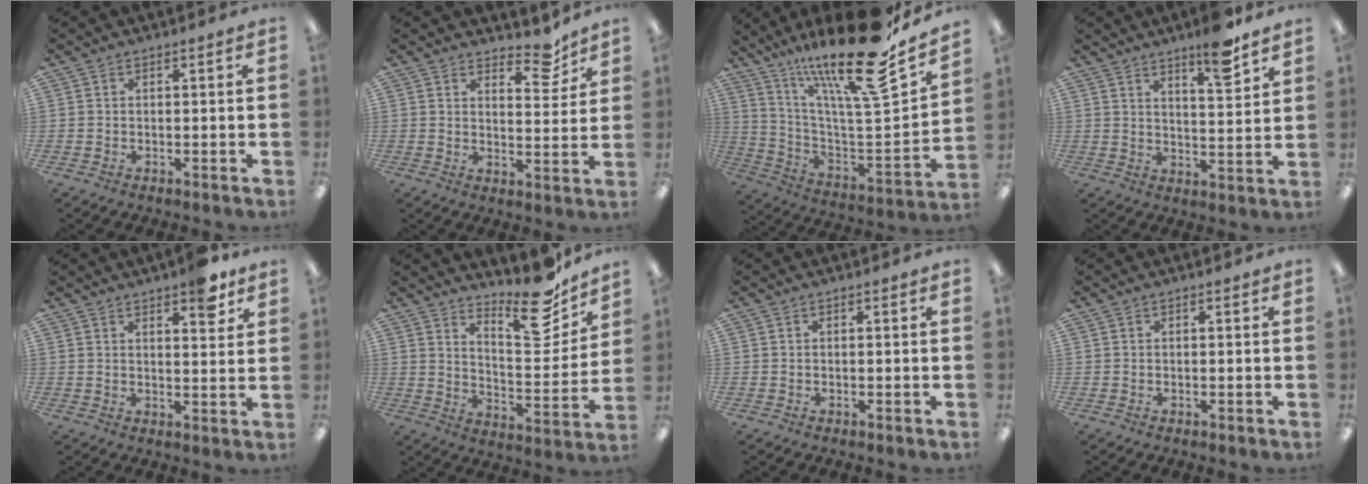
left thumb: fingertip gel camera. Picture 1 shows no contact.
{"total": 7.6, "force": [6.1, 3.0, 3.4], "torque": [-0.028, -0.042, 0.100]}
{"total": 23.9, "force": [17.6, 4.1, 15.6], "torque": [-0.246, -0.122, 0.282]}
{"total": 9.4, "force": [7.2, 1.6, 5.9], "torque": [-0.076, -0.048, 0.116]}
{"total": 7.1, "force": [5.0, 2.5, 4.4], "torque": [-0.041, -0.028, 0.078]}
{"total": 16.7, "force": [13.4, 5.1, 8.6], "torque": [-0.112, -0.106, 0.222]}
{"total": 0.0}
{"total": 0.0}